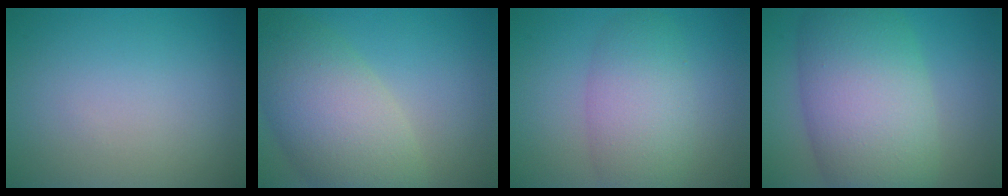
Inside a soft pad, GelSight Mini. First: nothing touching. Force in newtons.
{"total": 8.4, "press": 8.4, "slide": 0.6}
{"total": 5.4, "press": 5.4, "slide": 0.2}
{"total": 11.5, "press": 11.5, "slide": 0.4}